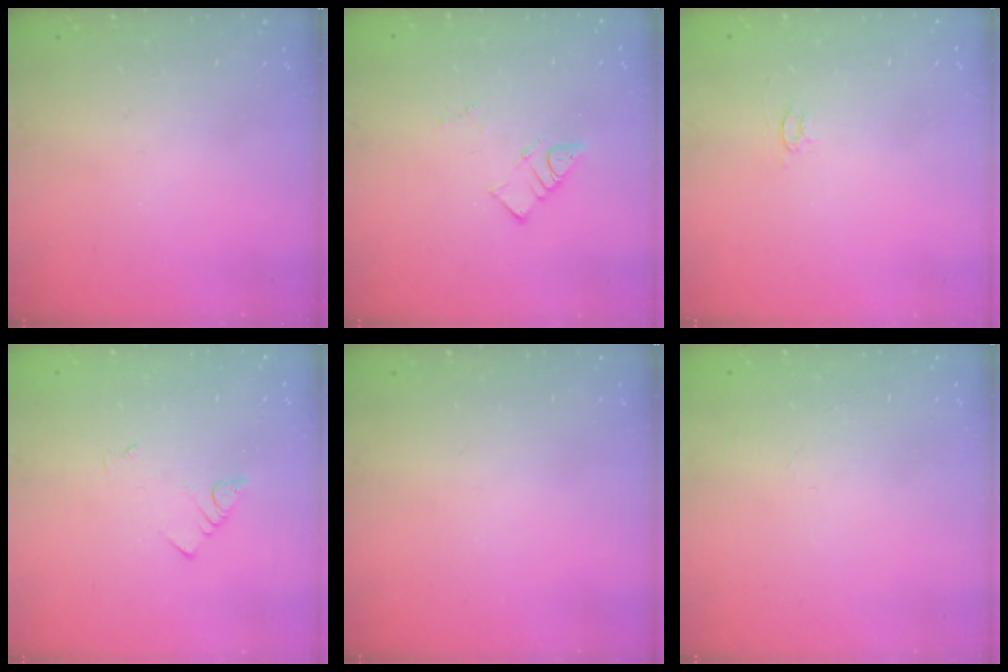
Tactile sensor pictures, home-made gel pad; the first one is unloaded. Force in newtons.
{"total": 3.2, "press": 3.2, "slide": 0.2}
{"total": 2.6, "press": 2.6, "slide": 0.3}
{"total": 1.9, "press": 1.9, "slide": 0.2}
{"total": 0.0}
{"total": 0.0}